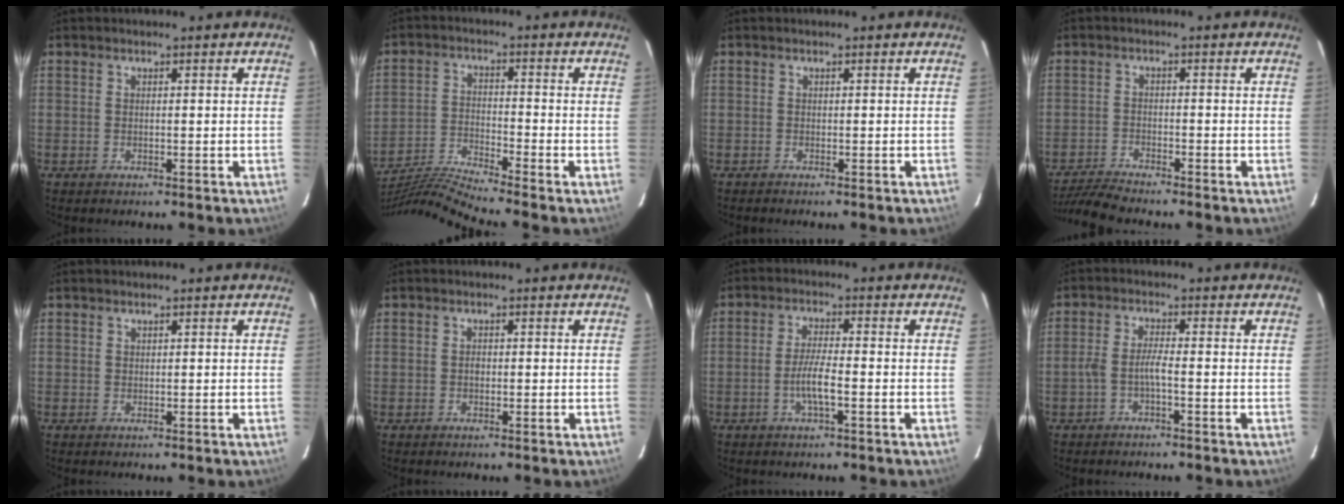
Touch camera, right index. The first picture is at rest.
{"total": 9.8, "force": [-8.9, -2.8, 3.0], "torque": [-0.078, 0.000, -0.173]}
{"total": 0.6, "force": [-0.5, -0.1, 0.1], "torque": [-0.001, -0.001, -0.010]}
{"total": 5.8, "force": [-5.6, -0.1, 1.5], "torque": [-0.053, -0.006, -0.108]}
{"total": 0.0}
{"total": 0.7, "force": [-0.2, 0.6, 0.4], "torque": [-0.005, 0.004, -0.004]}
{"total": 4.6, "force": [-1.8, 0.6, 4.3], "torque": [-0.086, -0.002, -0.033]}
{"total": 2.7, "force": [-1.5, 0.0, 2.3], "torque": [-0.055, 0.006, -0.031]}